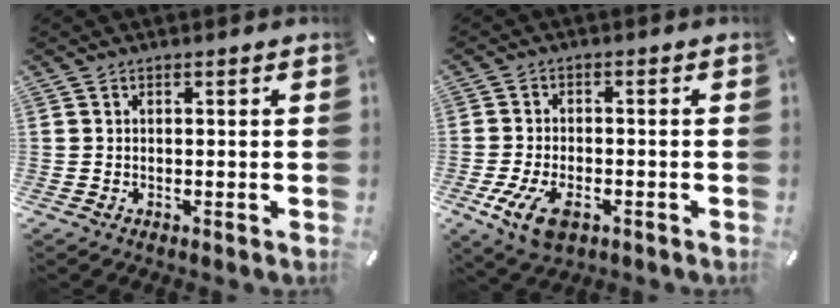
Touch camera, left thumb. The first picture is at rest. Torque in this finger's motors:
{"motor_torque": [-0.08, 0.55, 0.17, 0.09, 0.09]}